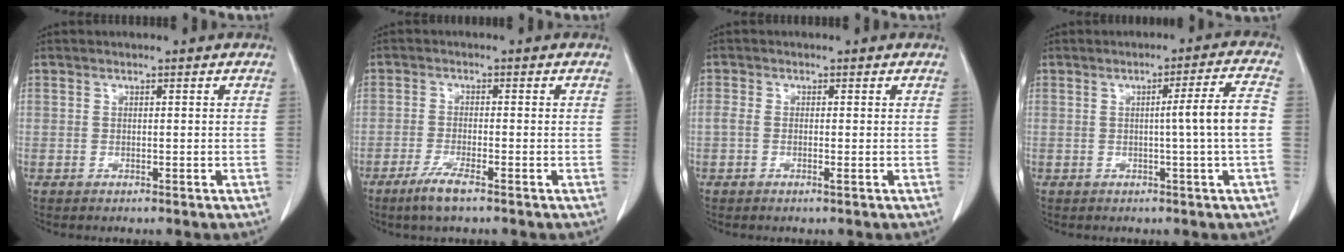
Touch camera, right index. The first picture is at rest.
{"total": 4.1, "force": [-2.7, 0.2, 3.0], "torque": [-0.066, -0.010, -0.053]}
{"total": 1.7, "force": [-0.5, 0.5, 1.5], "torque": [-0.033, -0.001, -0.008]}
{"total": 6.2, "force": [-0.5, -1.3, 6.1], "torque": [-0.086, 0.004, -0.006]}